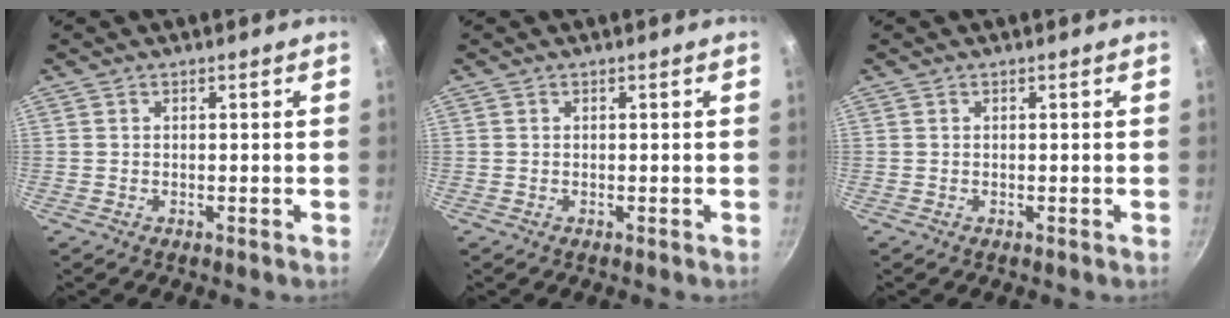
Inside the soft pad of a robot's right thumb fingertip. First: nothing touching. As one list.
[{"total": 0.0}, {"total": 0.0}]